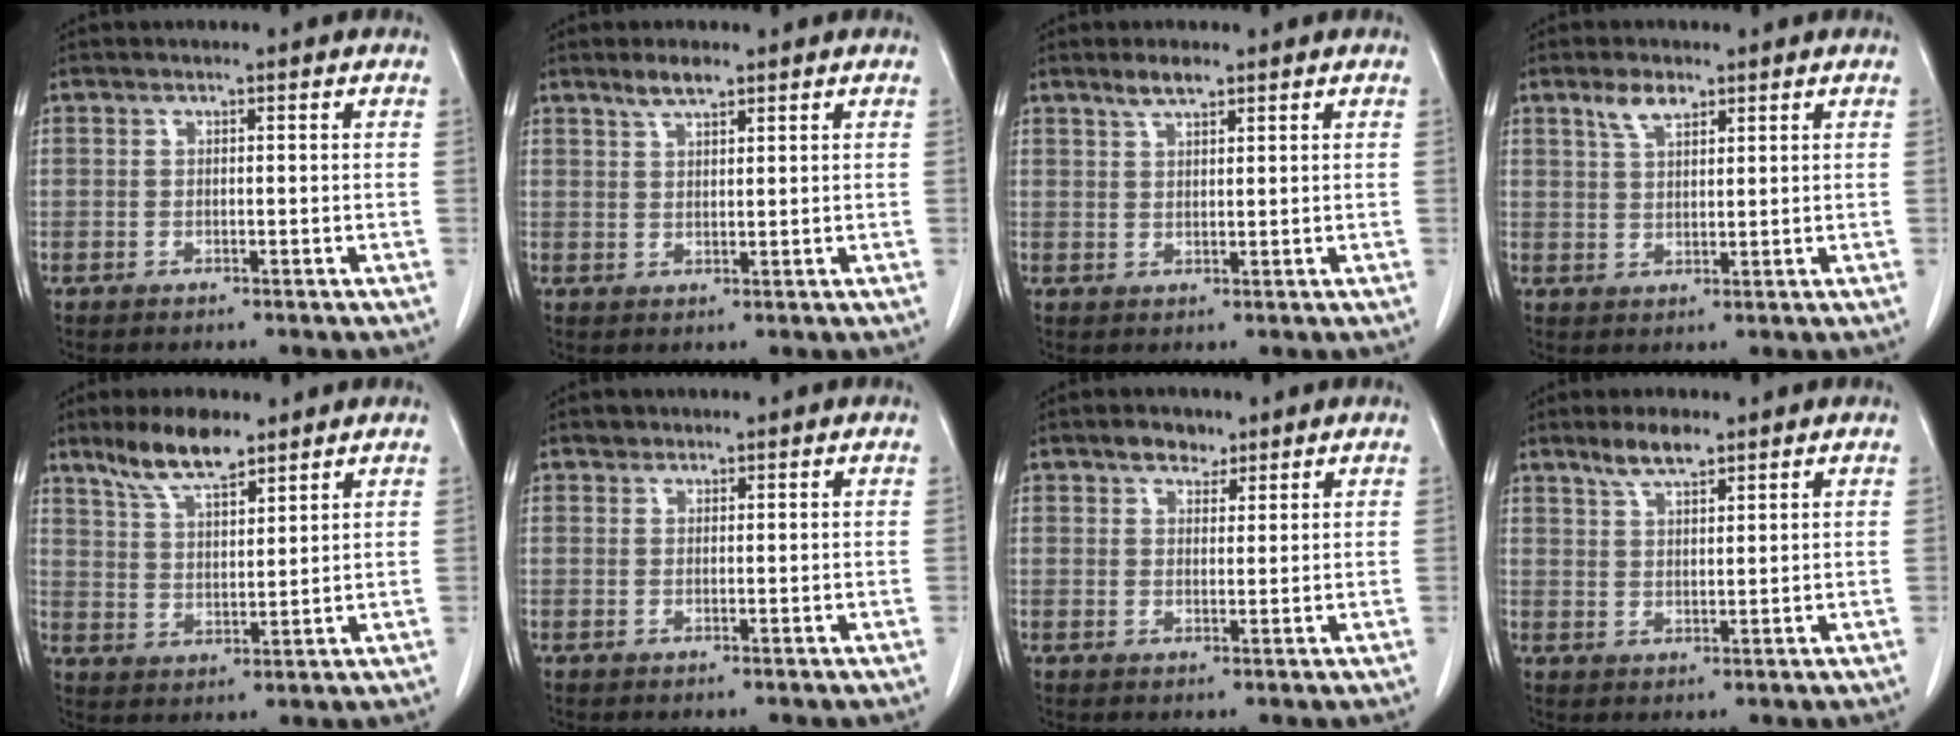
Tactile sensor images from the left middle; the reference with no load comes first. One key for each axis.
{"total": 3.1, "fx": 2.4, "fy": 0.6, "fz": 1.8, "tx": -0.039, "ty": 0.002, "tz": 0.047}
{"total": 2.8, "fx": 2.2, "fy": 0.5, "fz": 1.7, "tx": -0.036, "ty": 0.002, "tz": 0.043}
{"total": 3.7, "fx": 2.5, "fy": 1.4, "fz": 2.3, "tx": -0.049, "ty": 0.005, "tz": 0.051}
{"total": 8.4, "fx": 6.5, "fy": 2.0, "fz": 4.9, "tx": -0.099, "ty": 0.005, "tz": 0.124}
{"total": 1.0, "fx": 0.7, "fy": 0.7, "fz": 0.0, "tx": 0.004, "ty": 0.001, "tz": 0.008}
{"total": 3.1, "fx": 2.3, "fy": 1.8, "fz": 1.1, "tx": -0.018, "ty": 0.005, "tz": 0.037}
{"total": 4.6, "fx": 3.5, "fy": 1.0, "fz": 2.7, "tx": -0.056, "ty": 0.001, "tz": 0.068}